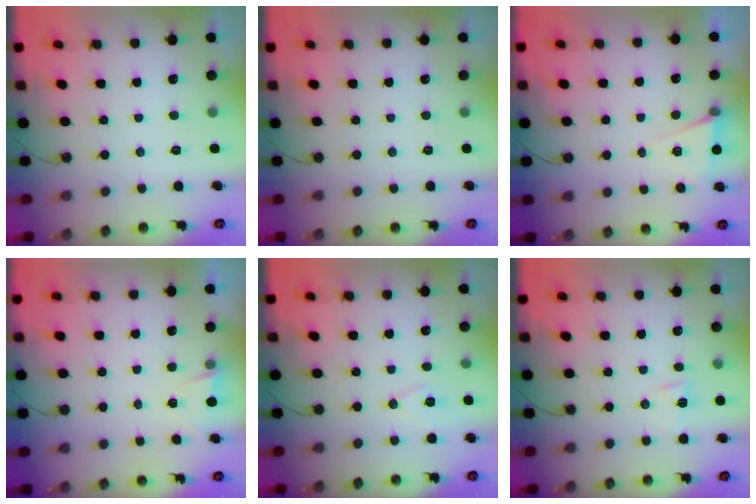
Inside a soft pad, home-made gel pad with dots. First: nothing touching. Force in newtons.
{"total": 0.0}
{"total": 5.7, "press": 3.3, "slide": 4.6}
{"total": 1.5, "press": 0.9, "slide": 1.2}
{"total": 7.0, "press": 5.7, "slide": 4.1}
{"total": 5.9, "press": 5.8, "slide": 1.2}